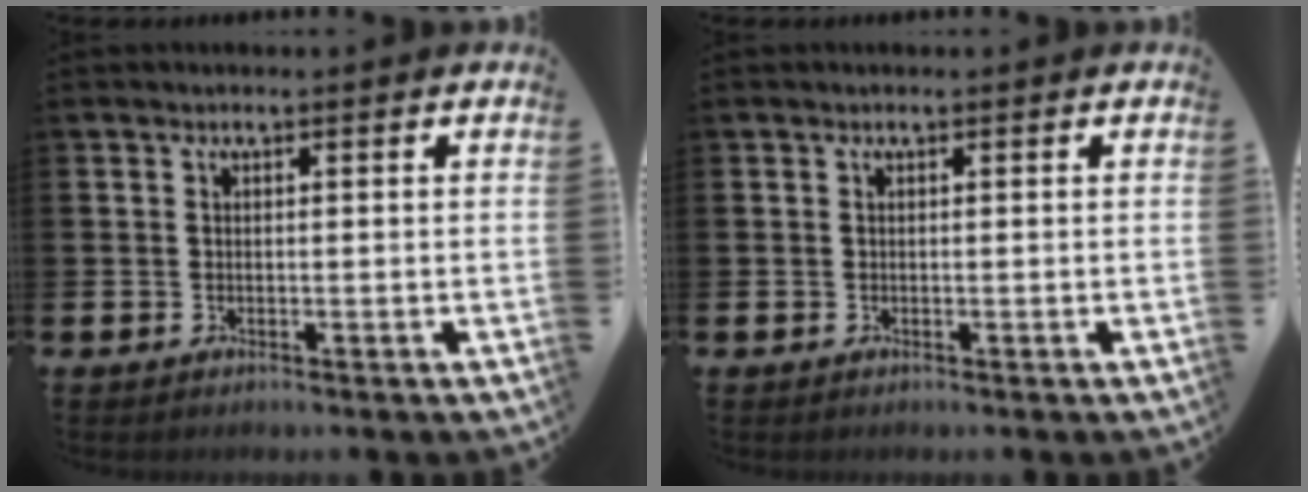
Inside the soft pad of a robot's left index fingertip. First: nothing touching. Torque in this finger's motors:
{"motor_torque": [-0.13, 0.04, 0.00, 0.00]}